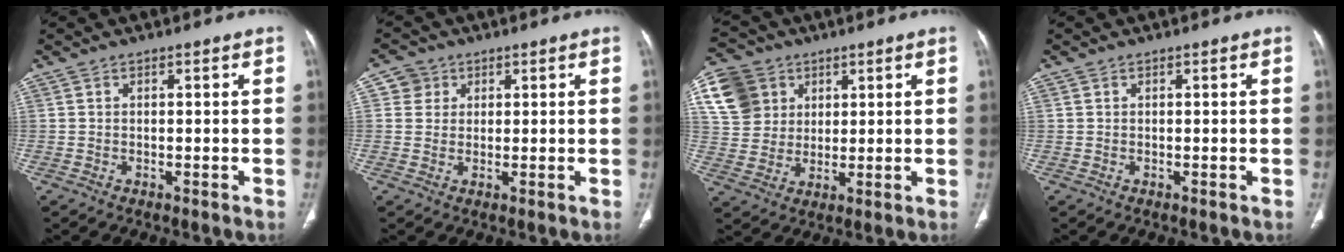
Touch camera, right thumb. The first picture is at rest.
{"total": 3.5, "force": [1.3, 3.2, 0.1], "torque": [0.021, -0.002, 0.016]}
{"total": 13.0, "force": [4.9, 11.1, 4.9], "torque": [-0.080, 0.008, 0.093]}
{"total": 0.0}